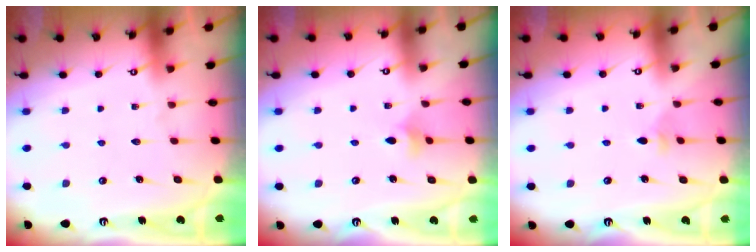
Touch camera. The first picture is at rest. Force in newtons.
{"total": 3.9, "press": 3.8, "slide": 0.8}
{"total": 2.5, "press": 2.4, "slide": 0.6}